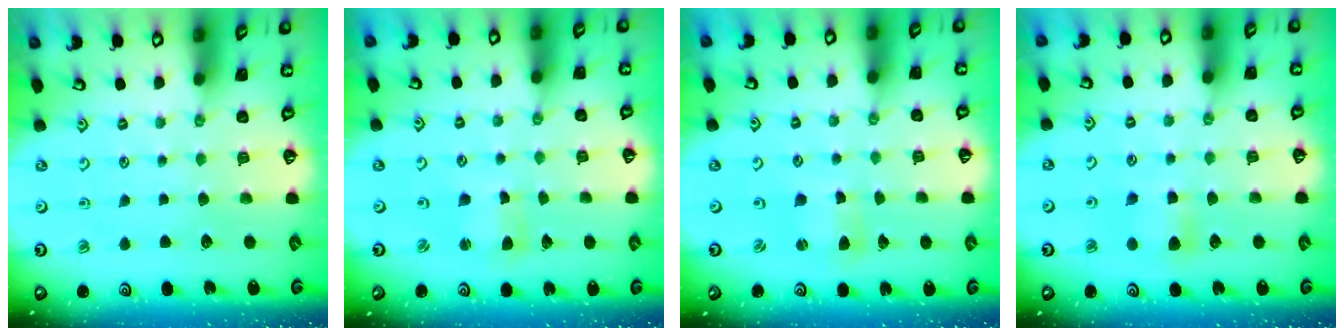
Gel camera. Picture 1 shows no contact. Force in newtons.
{"total": 3.3, "press": 3.3, "slide": 0.3}
{"total": 2.9, "press": 2.9, "slide": 0.3}
{"total": 5.8, "press": 5.8, "slide": 0.8}